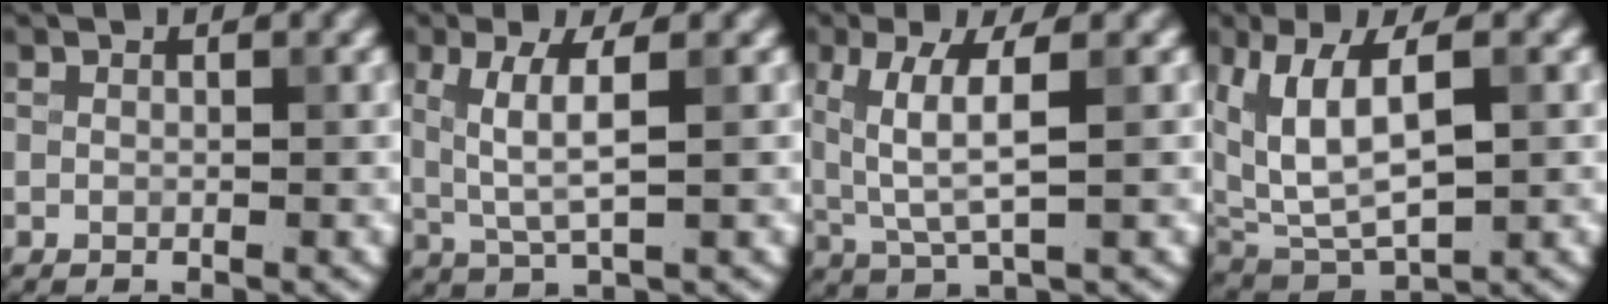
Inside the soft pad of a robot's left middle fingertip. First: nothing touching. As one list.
[{"total": 3.8, "force": [0.9, 0.8, 3.6], "torque": [-0.081, 0.001, 0.021]}, {"total": 4.8, "force": [1.2, 1.3, 4.5], "torque": [-0.102, 0.000, 0.026]}, {"total": 7.7, "force": [2.1, 3.9, 6.2], "torque": [-0.131, -0.002, 0.042]}]